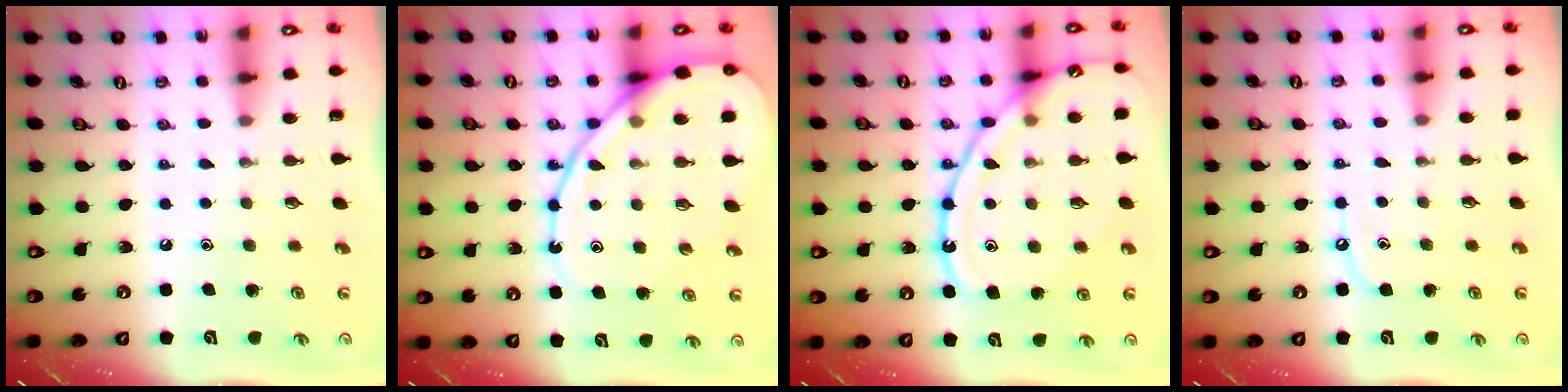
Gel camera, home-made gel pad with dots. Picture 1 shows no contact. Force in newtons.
{"total": 15.4, "press": 15.3, "slide": 1.6}
{"total": 13.7, "press": 13.7, "slide": 1.1}
{"total": 5.0, "press": 4.9, "slide": 0.5}